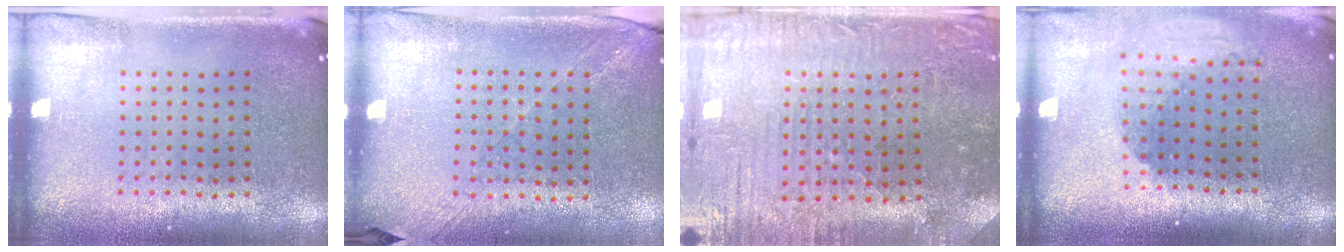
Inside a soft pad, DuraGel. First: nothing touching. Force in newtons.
{"total": 1.3, "press": 1.1, "slide": 0.7}
{"total": 1.6, "press": 1.5, "slide": 0.5}
{"total": 2.0, "press": 1.5, "slide": 1.3}